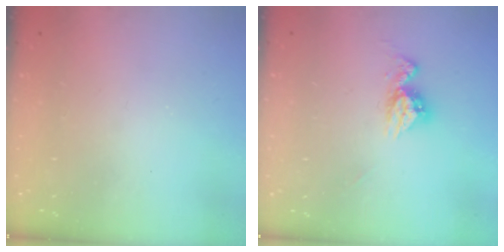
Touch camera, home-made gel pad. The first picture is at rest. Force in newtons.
{"total": 8.7, "press": 8.6, "slide": 0.7}